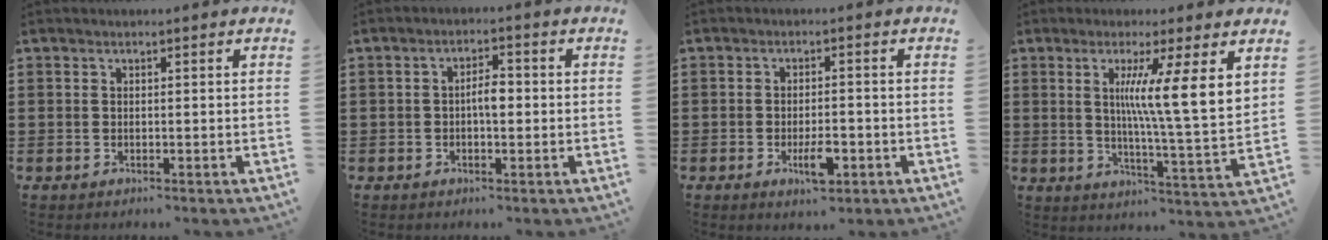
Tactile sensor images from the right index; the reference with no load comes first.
{"total": 3.2, "force": [-0.3, 1.2, 2.9], "torque": [-0.054, 0.005, -0.007]}
{"total": 4.6, "force": [-1.7, 1.7, 3.9], "torque": [-0.070, 0.003, -0.031]}
{"total": 9.4, "force": [4.0, -0.4, 8.5], "torque": [-0.147, -0.027, 0.058]}